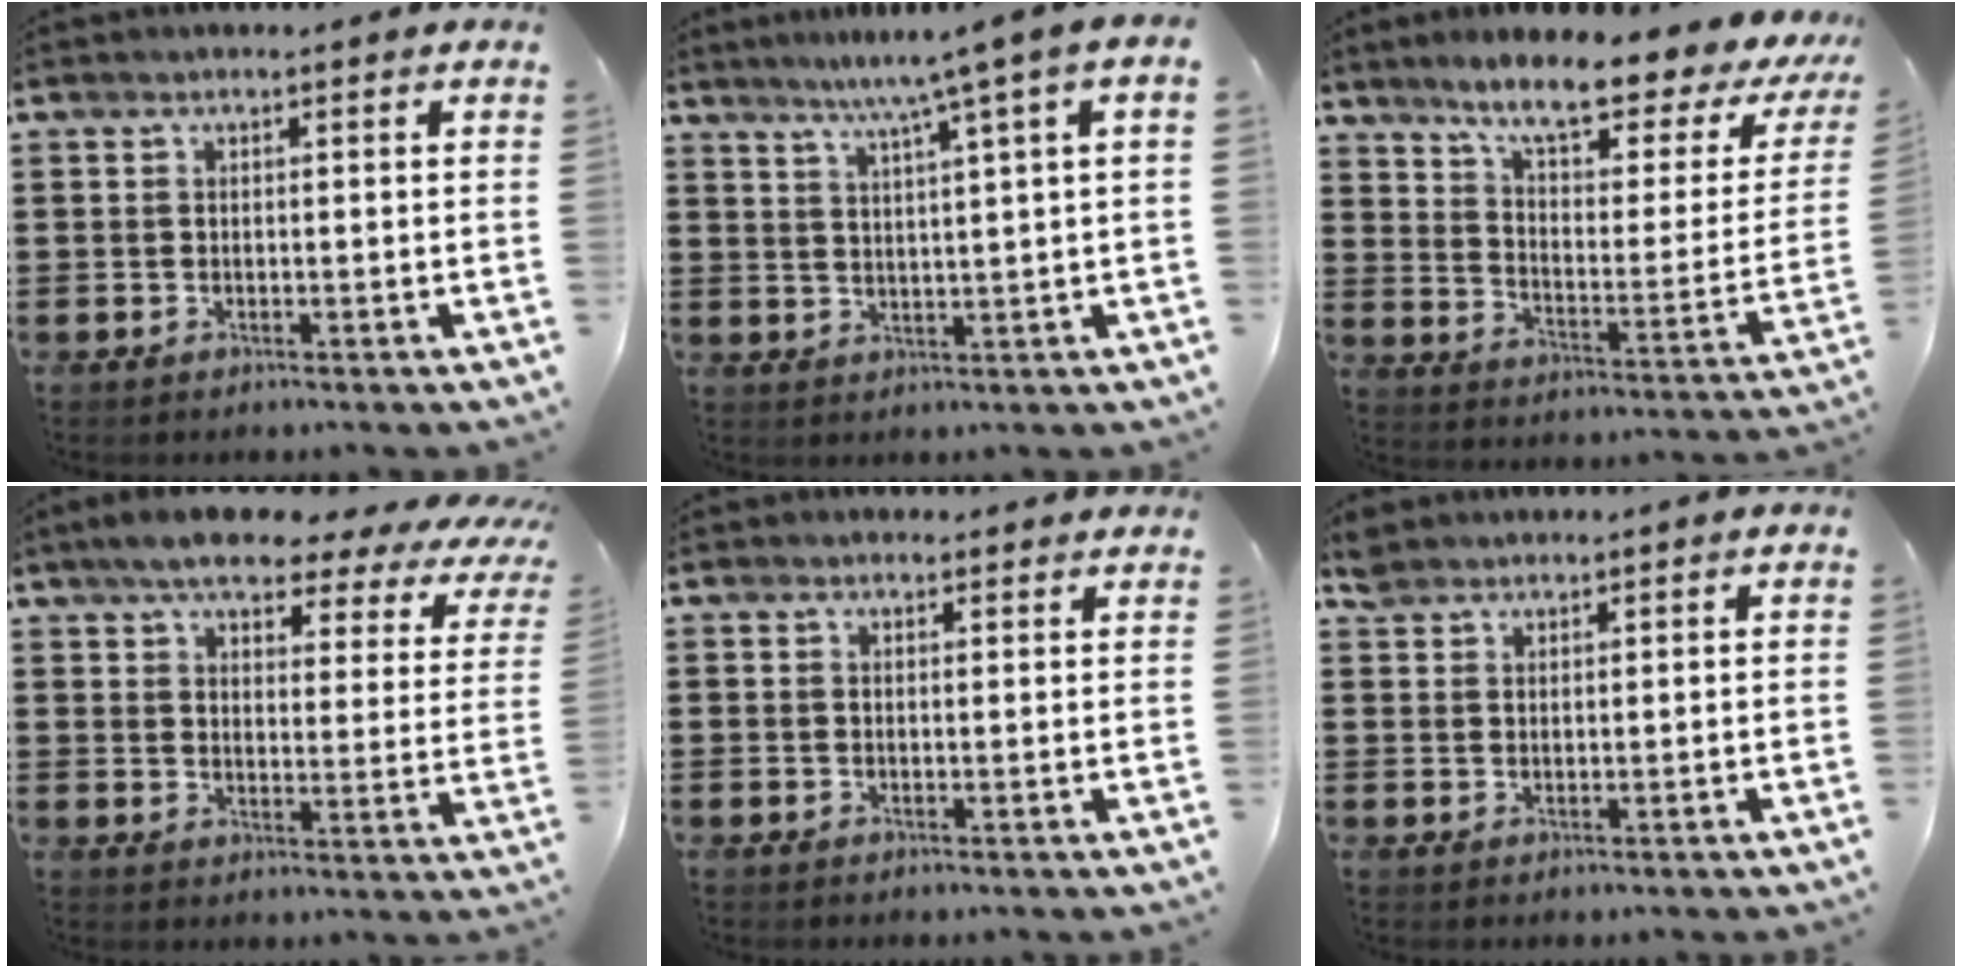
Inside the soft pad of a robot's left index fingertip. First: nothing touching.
{"total": 5.1, "force": [3.1, -1.0, 3.9], "torque": [-0.086, -0.016, 0.045]}
{"total": 9.2, "force": [7.4, 0.9, 5.4], "torque": [-0.109, -0.051, 0.115]}
{"total": 6.0, "force": [5.3, 1.8, 2.2], "torque": [-0.056, -0.029, 0.086]}
{"total": 1.2, "force": [1.0, 0.7, 0.1], "torque": [-0.005, 0.006, 0.020]}
{"total": 2.4, "force": [2.1, 1.0, 0.5], "torque": [-0.015, 0.005, 0.042]}